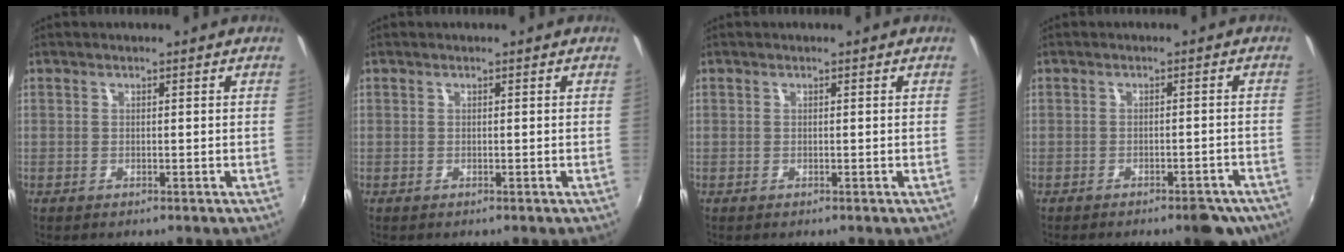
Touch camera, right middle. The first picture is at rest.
{"total": 0.0}
{"total": 0.0}
{"total": 6.7, "force": [-5.2, 2.4, 3.3], "torque": [-0.042, 0.005, -0.050]}